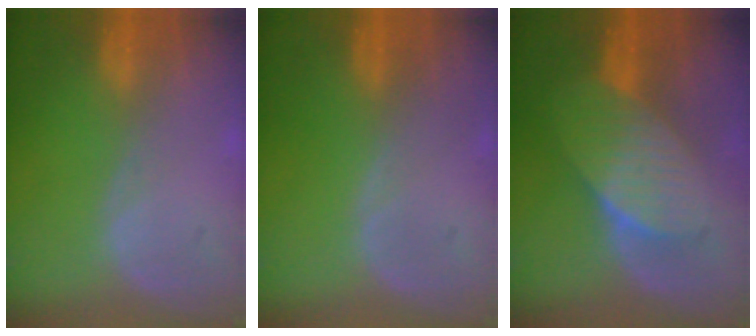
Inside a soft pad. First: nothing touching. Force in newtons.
{"total": 0.0}
{"total": 7.5, "press": 6.9, "slide": 2.9}